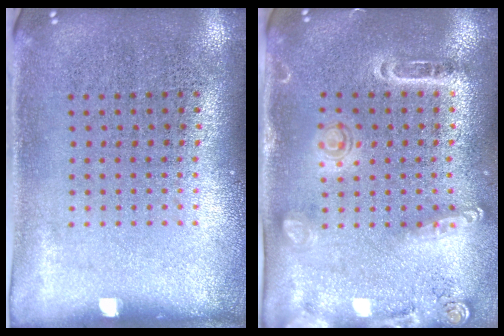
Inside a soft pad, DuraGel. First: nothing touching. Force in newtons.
{"total": 1.6, "press": 1.5, "slide": 0.6}